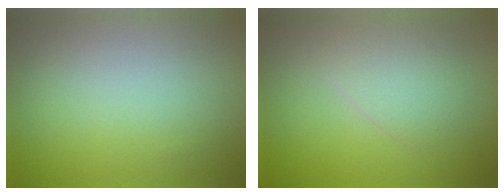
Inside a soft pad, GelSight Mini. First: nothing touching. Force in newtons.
{"total": 2.6, "press": 2.6, "slide": 0.1}